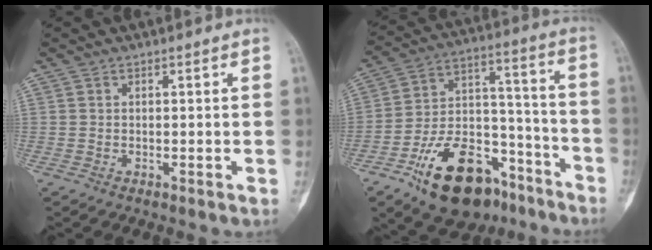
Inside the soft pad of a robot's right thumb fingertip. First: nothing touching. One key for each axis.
{"total": 21.9, "fx": -13.4, "fy": 12.0, "fz": 12.6, "tx": -0.191, "ty": 0.090, "tz": -0.217}